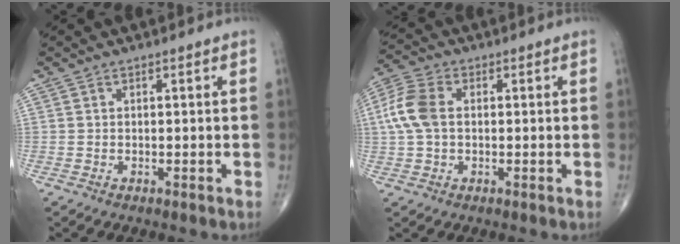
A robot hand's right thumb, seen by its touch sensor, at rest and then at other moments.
{"total": 8.0, "force": [0.7, 5.1, 6.1], "torque": [-0.150, 0.019, 0.010]}